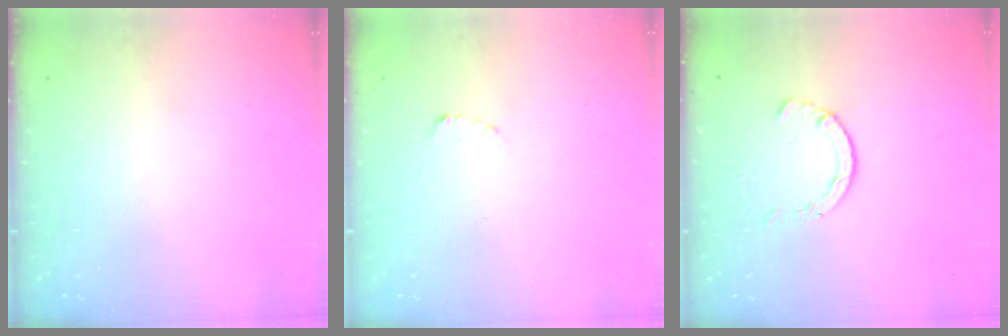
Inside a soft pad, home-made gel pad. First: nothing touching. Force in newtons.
{"total": 1.8, "press": 1.7, "slide": 0.3}
{"total": 2.1, "press": 2.1, "slide": 0.5}